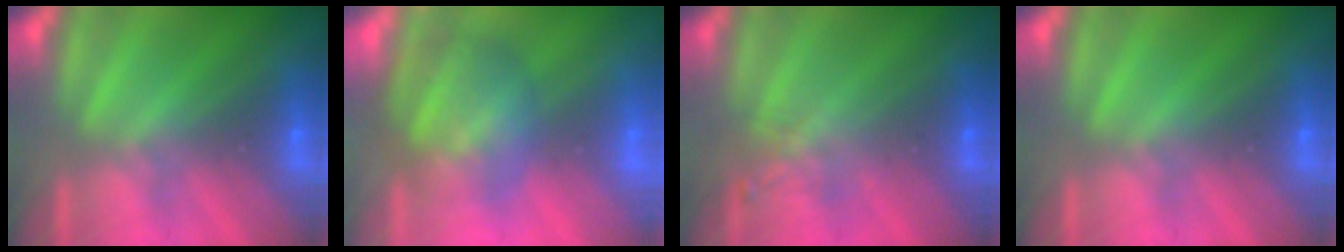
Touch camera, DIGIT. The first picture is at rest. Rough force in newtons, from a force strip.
{"total": 2.9}
{"total": 2.3}
{"total": 0.0}